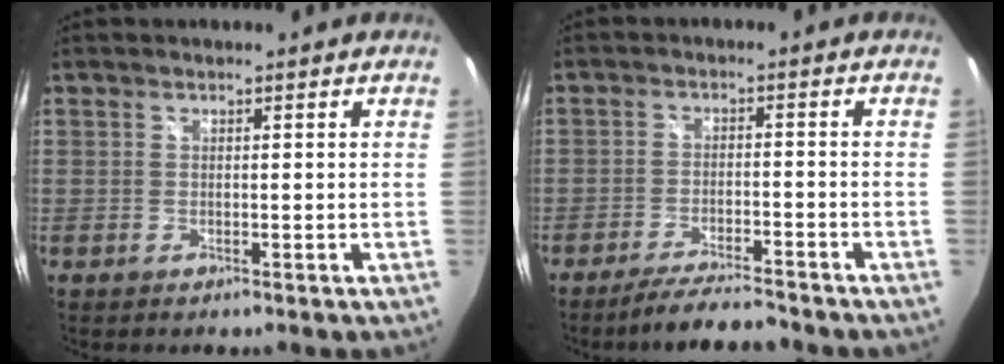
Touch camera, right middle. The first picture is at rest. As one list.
[{"total": 8.2, "force": [-7.4, 0.8, 3.5], "torque": [-0.082, -0.007, -0.120]}]